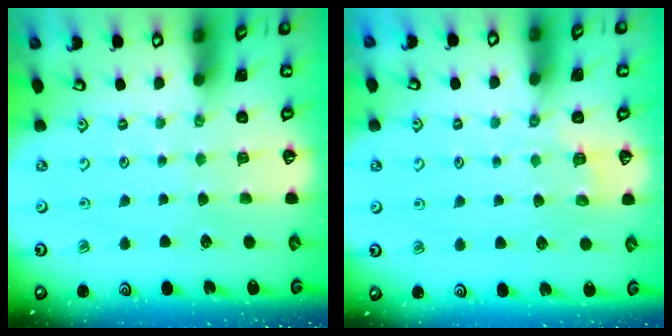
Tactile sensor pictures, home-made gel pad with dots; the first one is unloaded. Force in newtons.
{"total": 3.1, "press": 2.4, "slide": 2.0}